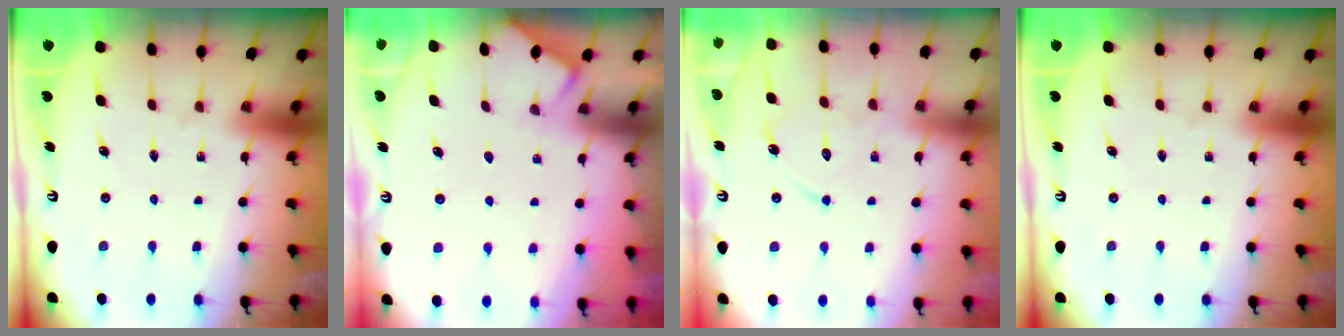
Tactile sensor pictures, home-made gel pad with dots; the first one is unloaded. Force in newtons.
{"total": 3.9, "press": 3.9, "slide": 0.5}
{"total": 11.6, "press": 11.5, "slide": 1.0}
{"total": 0.0}